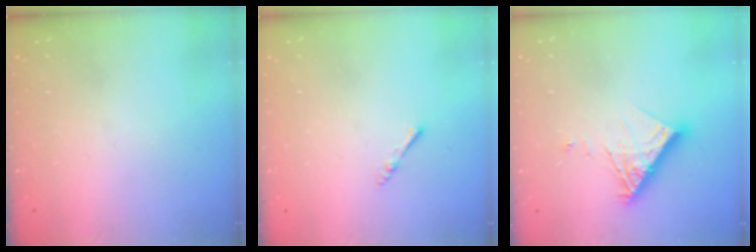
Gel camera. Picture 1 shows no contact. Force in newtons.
{"total": 2.4, "press": 2.3, "slide": 0.5}
{"total": 10.3, "press": 10.2, "slide": 0.9}